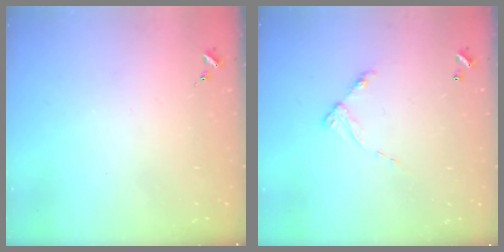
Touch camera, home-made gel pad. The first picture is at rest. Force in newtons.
{"total": 8.0, "press": 7.9, "slide": 0.7}